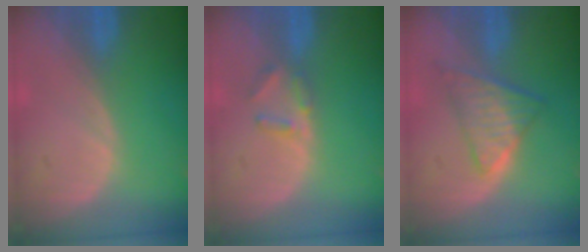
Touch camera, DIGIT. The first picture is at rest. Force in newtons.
{"total": 2.8, "press": 2.7, "slide": 0.4}
{"total": 6.7, "press": 6.0, "slide": 3.0}